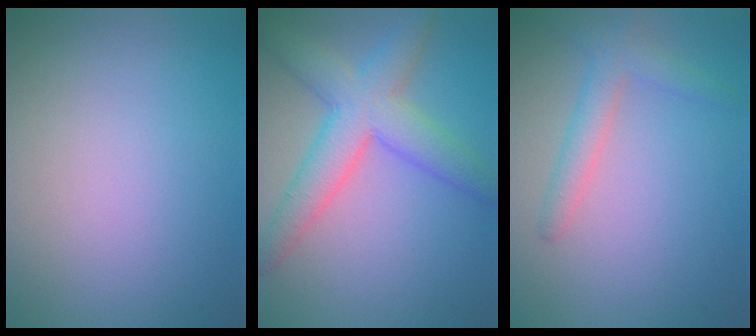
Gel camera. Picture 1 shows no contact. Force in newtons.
{"total": 6.0, "press": 6.0, "slide": 0.2}
{"total": 2.6, "press": 2.5, "slide": 0.1}